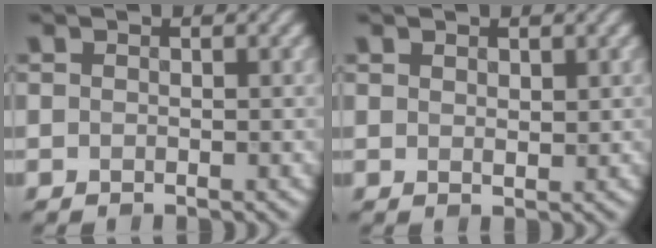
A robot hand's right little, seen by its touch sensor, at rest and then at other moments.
{"total": 1.0, "force": [0.7, 0.3, 0.5], "torque": [-0.010, -0.003, 0.017]}